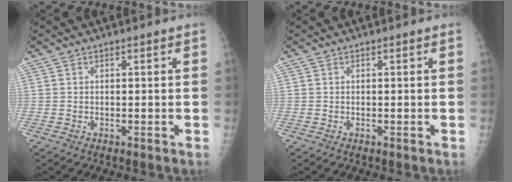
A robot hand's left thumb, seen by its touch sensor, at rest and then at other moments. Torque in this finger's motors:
{"motor_torque": [-0.01, 0.01, -0.02, 0.02, 0.00]}